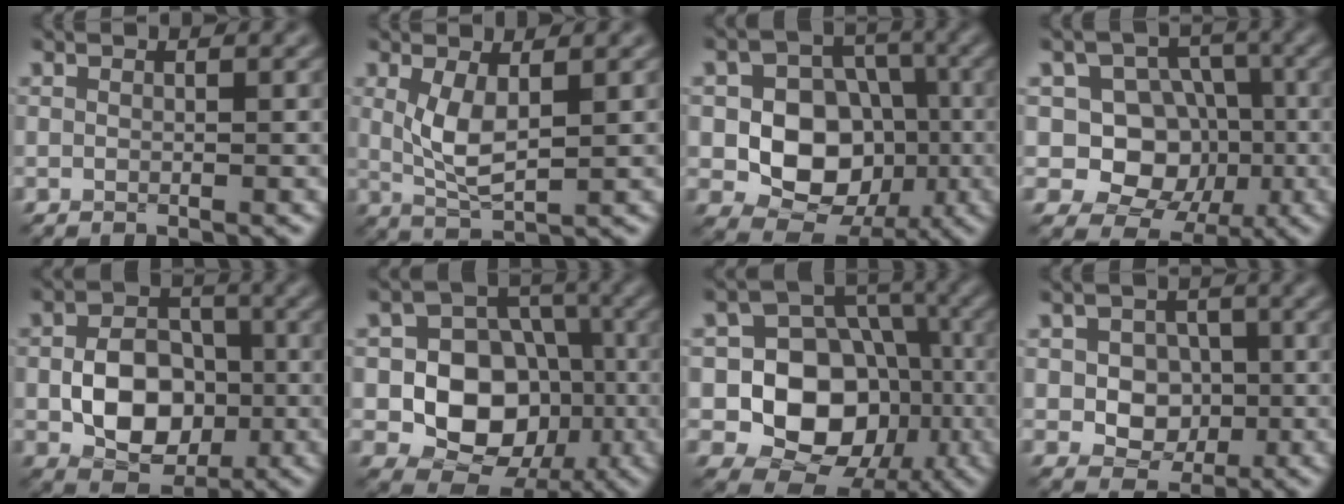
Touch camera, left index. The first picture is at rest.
{"total": 3.6, "force": [0.6, 1.3, 3.3], "torque": [-0.077, -0.006, 0.016]}
{"total": 8.8, "force": [-1.7, 7.0, 5.2], "torque": [-0.066, 0.003, -0.050]}
{"total": 8.7, "force": [-1.2, 7.7, 4.0], "torque": [-0.056, 0.013, -0.049]}
{"total": 7.0, "force": [-1.5, 5.0, 4.7], "torque": [-0.077, 0.002, -0.029]}
{"total": 9.7, "force": [-2.3, 7.6, 5.7], "torque": [-0.086, 0.000, -0.055]}
{"total": 11.4, "force": [-2.4, 9.2, 6.3], "torque": [-0.095, -0.004, -0.068]}
{"total": 4.5, "force": [-0.4, 3.8, 2.5], "torque": [-0.025, 0.008, -0.022]}